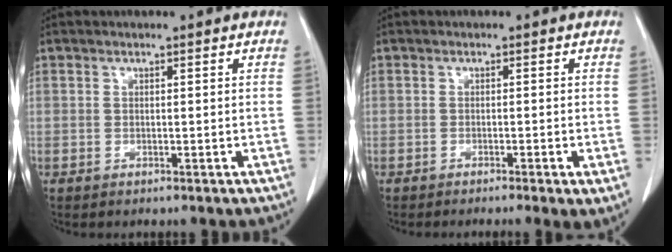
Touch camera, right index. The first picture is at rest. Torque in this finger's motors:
{"motor_torque": [0.70, -0.67, 0.26, 0.03]}